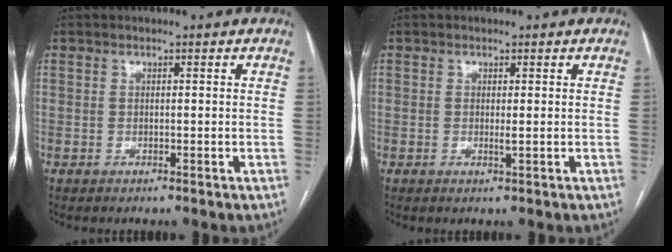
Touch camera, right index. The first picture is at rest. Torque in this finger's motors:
{"motor_torque": [0.26, 0.14, 0.10, 0.04]}